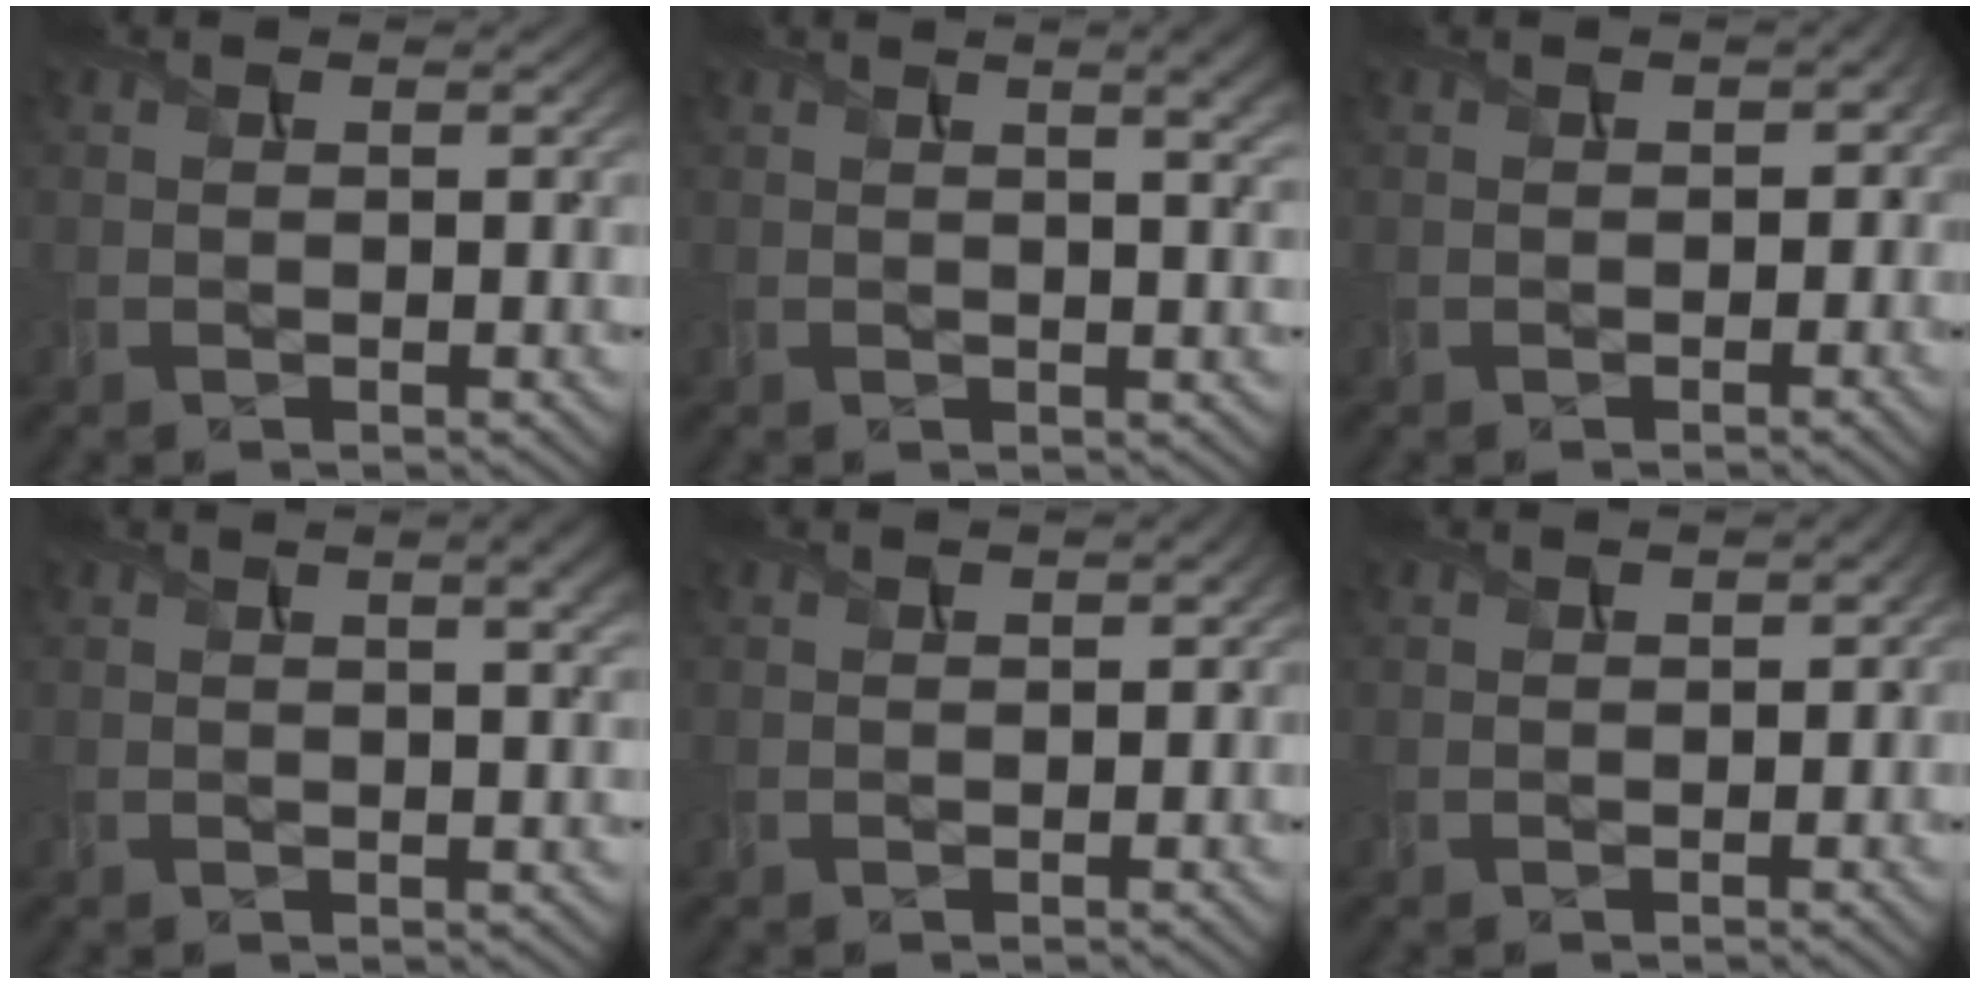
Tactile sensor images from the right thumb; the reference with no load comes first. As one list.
[{"total": 5.5, "force": [2.4, 1.7, 4.6], "torque": [-0.052, 0.018, 0.024]}, {"total": 2.3, "force": [-0.4, 2.0, 1.1], "torque": [-0.015, -0.012, -0.003]}, {"total": 4.5, "force": [1.9, 1.4, 3.8], "torque": [-0.046, 0.016, 0.016]}, {"total": 0.9, "force": [0.0, 0.7, 0.6], "torque": [-0.012, -0.001, 0.003]}, {"total": 1.2, "force": [-0.2, 0.8, 0.8], "torque": [-0.016, -0.003, 0.001]}]